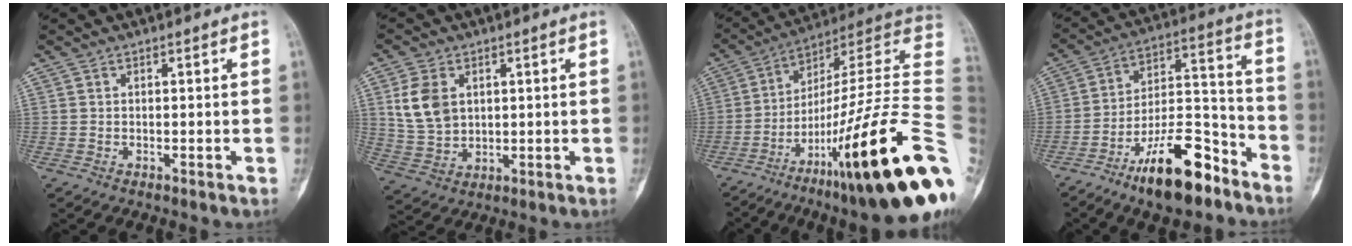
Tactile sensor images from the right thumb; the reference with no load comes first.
{"total": 8.6, "force": [2.4, 6.1, 5.6], "torque": [-0.095, -0.005, 0.058]}
{"total": 31.1, "force": [-8.3, 4.5, 29.6], "torque": [-0.381, 0.057, -0.135]}
{"total": 17.6, "force": [-11.3, 6.5, 11.8], "torque": [-0.180, 0.090, -0.191]}